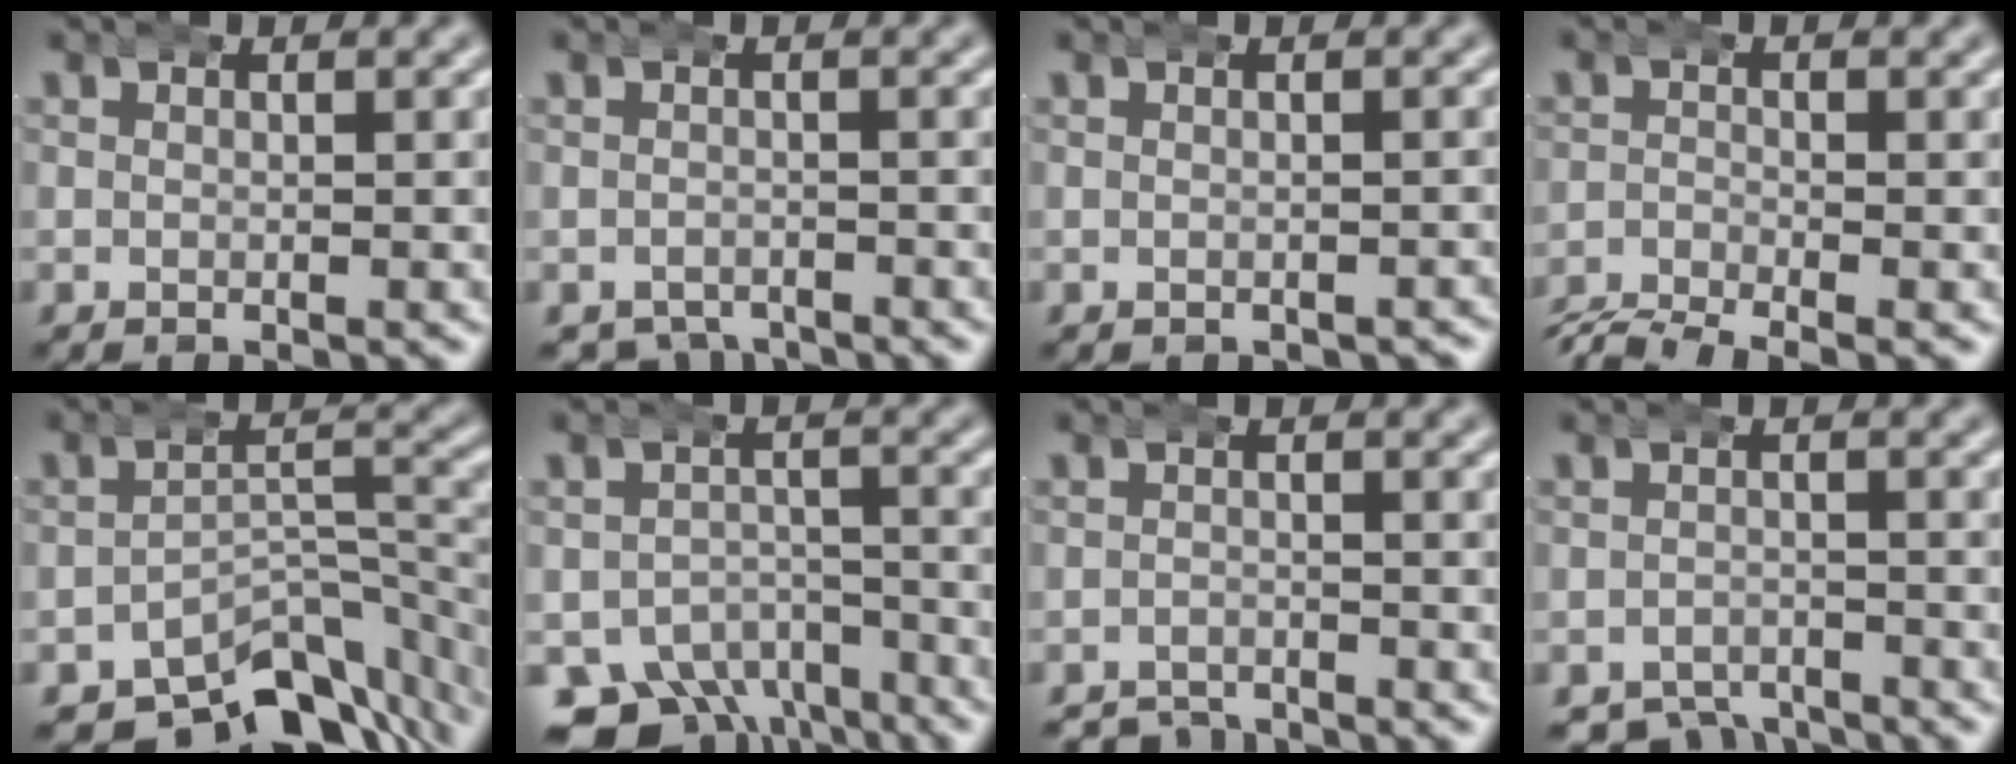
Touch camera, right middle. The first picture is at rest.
{"total": 3.4, "force": [-3.0, 1.4, 0.5], "torque": [-0.008, -0.019, -0.040]}
{"total": 1.1, "force": [-1.0, 0.4, 0.2], "torque": [-0.003, -0.003, -0.011]}
{"total": 6.1, "force": [-5.4, 1.9, 2.0], "torque": [-0.026, -0.016, -0.085]}
{"total": 12.2, "force": [-8.4, 5.8, 6.7], "torque": [-0.066, -0.028, -0.120]}
{"total": 10.1, "force": [-6.5, 6.7, 3.8], "torque": [-0.072, -0.048, -0.099]}
{"total": 3.5, "force": [-3.4, 0.9, 0.1], "torque": [0.001, -0.017, -0.054]}
{"total": 5.3, "force": [-4.7, 2.2, 0.9], "torque": [-0.005, -0.023, -0.073]}